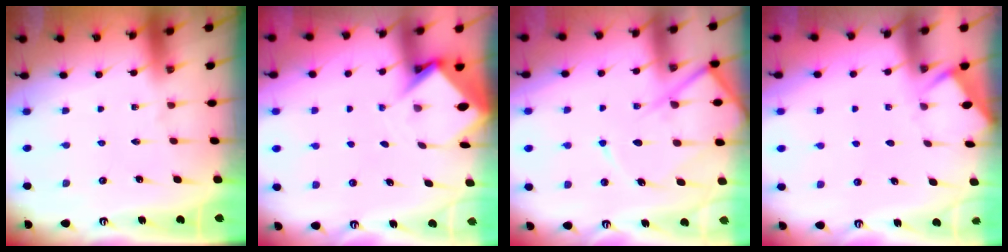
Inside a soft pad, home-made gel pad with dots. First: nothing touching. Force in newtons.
{"total": 4.3, "press": 4.3, "slide": 0.3}
{"total": 12.8, "press": 12.7, "slide": 1.0}
{"total": 3.0, "press": 3.0, "slide": 0.2}